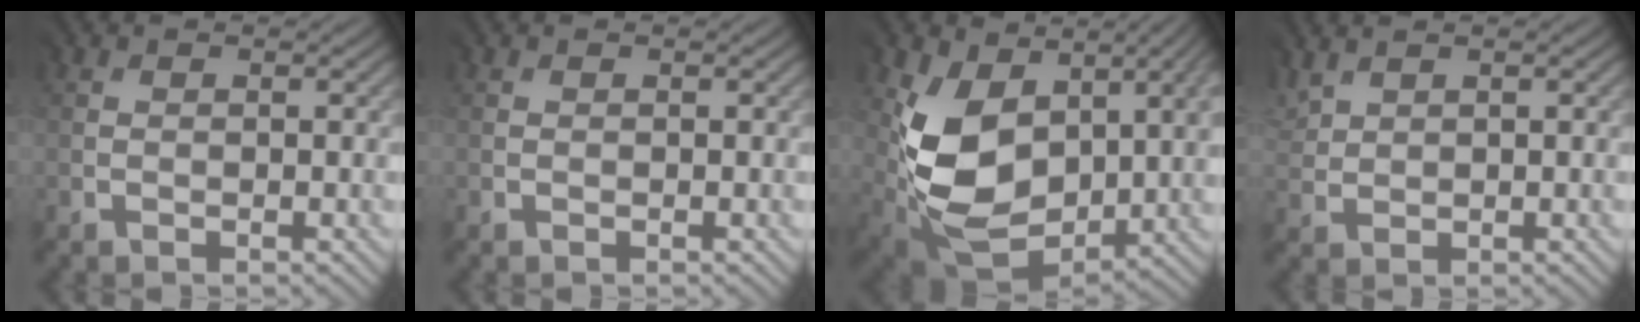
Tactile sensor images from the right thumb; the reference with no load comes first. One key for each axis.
{"total": 0.0}
{"total": 10.5, "fx": 1.8, "fy": 6.9, "fz": 7.7, "tx": -0.183, "ty": -0.021, "tz": 0.042}
{"total": 4.1, "fx": 3.2, "fy": 1.9, "fz": 1.6, "tx": -0.062, "ty": 0.012, "tz": 0.064}